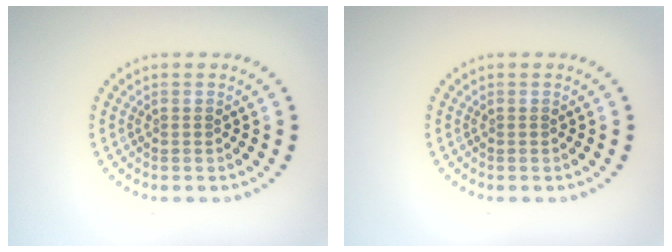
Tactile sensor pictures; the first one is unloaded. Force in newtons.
{"total": 0.0}